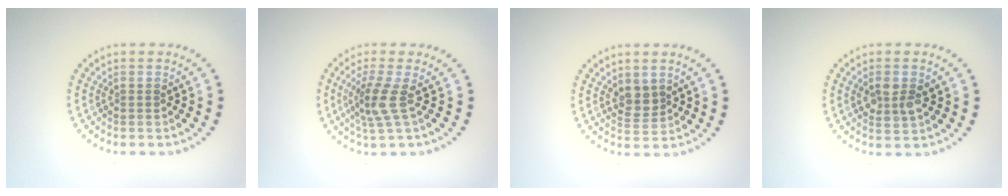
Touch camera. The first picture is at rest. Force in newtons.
{"total": 2.7, "press": 2.1, "slide": 1.8}
{"total": 1.9, "press": 1.8, "slide": 0.8}
{"total": 2.5, "press": 2.5, "slide": 0.5}